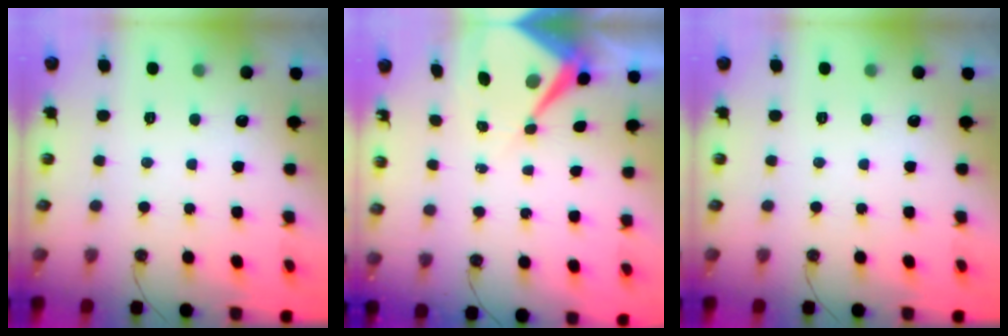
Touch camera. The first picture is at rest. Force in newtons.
{"total": 8.8, "press": 8.8, "slide": 0.8}
{"total": 0.0}